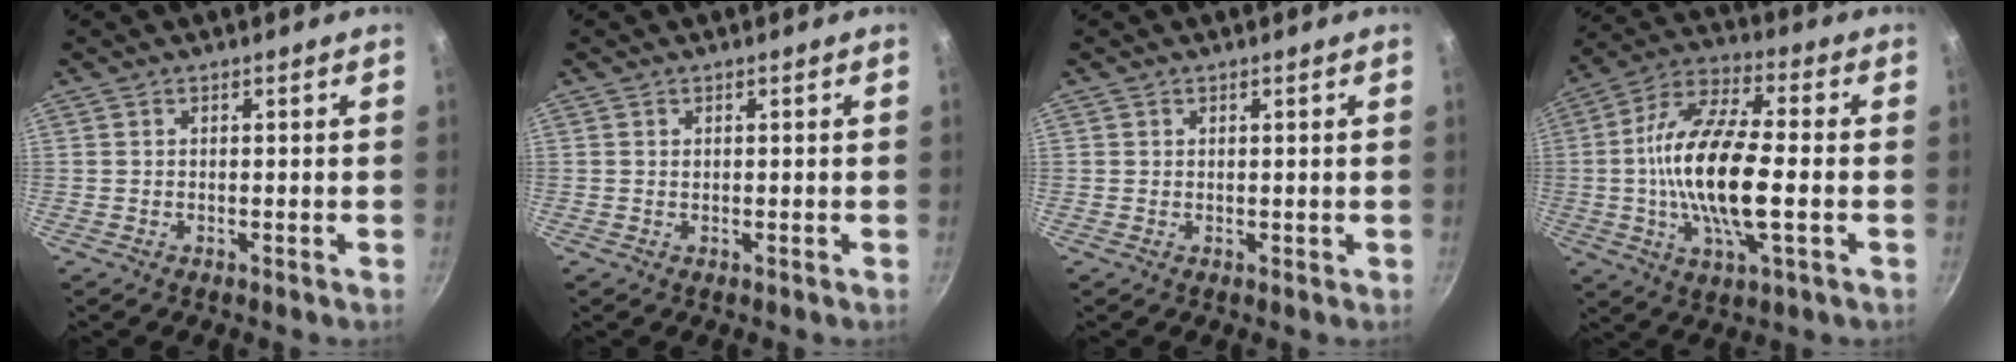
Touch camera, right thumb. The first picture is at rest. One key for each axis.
{"total": 0.0}
{"total": 0.6, "fx": 0.2, "fy": 0.5, "fz": 0.0, "tx": 0.006, "ty": -0.001, "tz": 0.001}
{"total": 18.1, "fx": -1.7, "fy": 6.7, "fz": 16.8, "tx": -0.320, "ty": 0.022, "tz": -0.045}